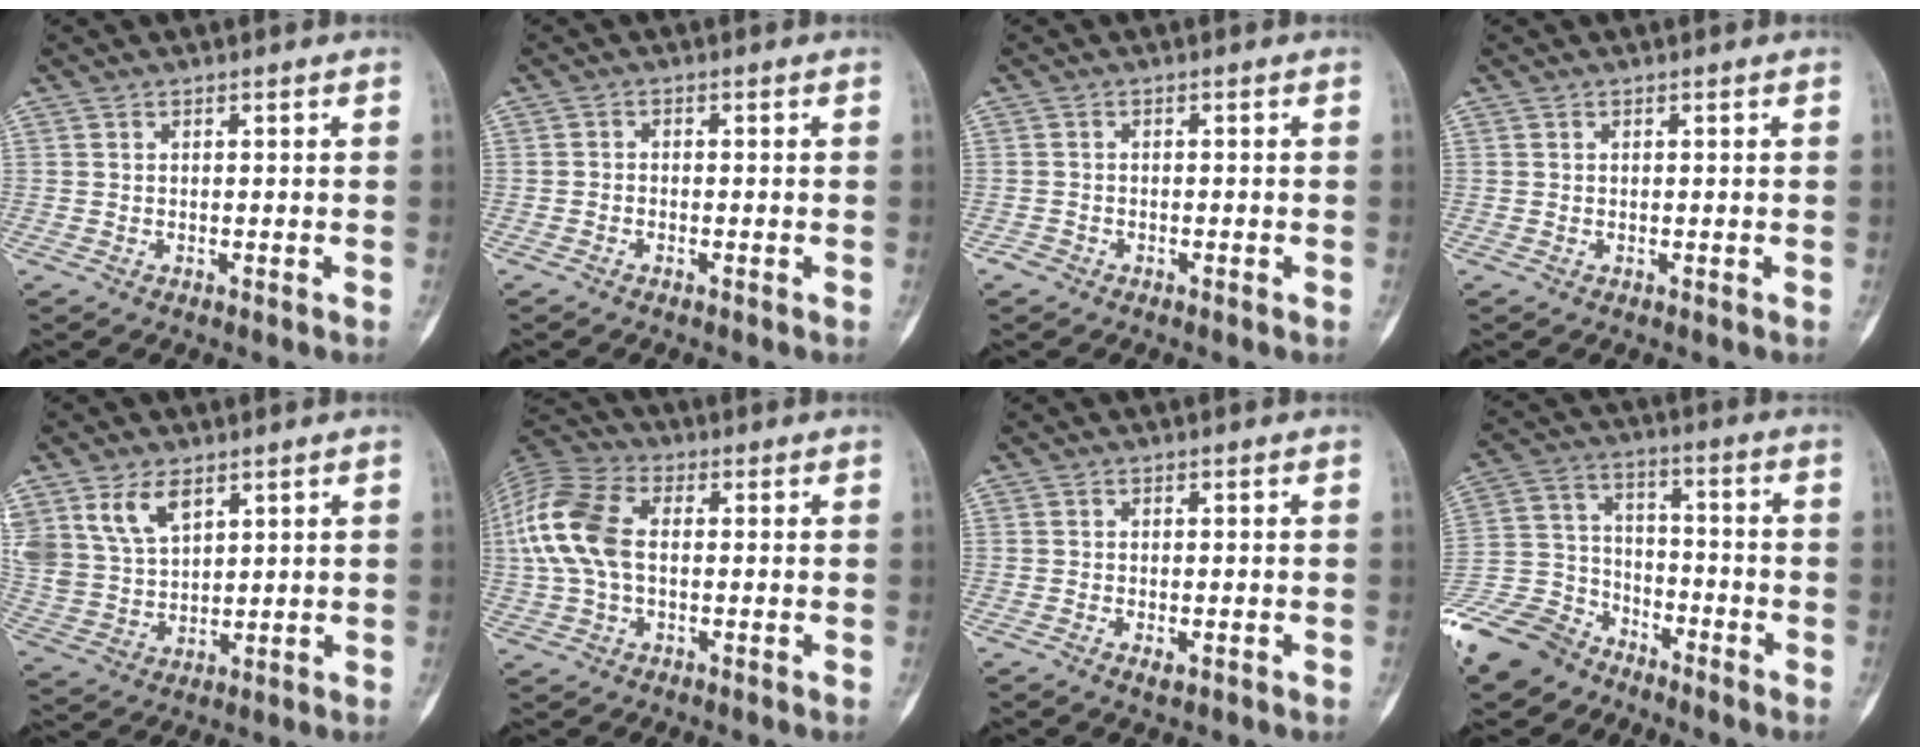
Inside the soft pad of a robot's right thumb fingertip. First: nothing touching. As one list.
[{"total": 0.9, "force": [-0.6, 0.5, 0.4], "torque": [-0.005, 0.005, -0.017]}, {"total": 1.2, "force": [-0.9, 0.8, 0.2], "torque": [0.000, 0.004, -0.022]}, {"total": 0.0}, {"total": 9.6, "force": [5.4, 5.7, 5.5], "torque": [-0.095, -0.016, 0.120]}, {"total": 13.0, "force": [0.7, 8.0, 10.2], "torque": [-0.229, 0.028, 0.008]}, {"total": 1.7, "force": [-0.7, 0.8, 1.3], "torque": [-0.023, 0.000, -0.012]}, {"total": 15.3, "force": [-11.9, 8.5, 4.2], "torque": [-0.076, 0.061, -0.230]}]